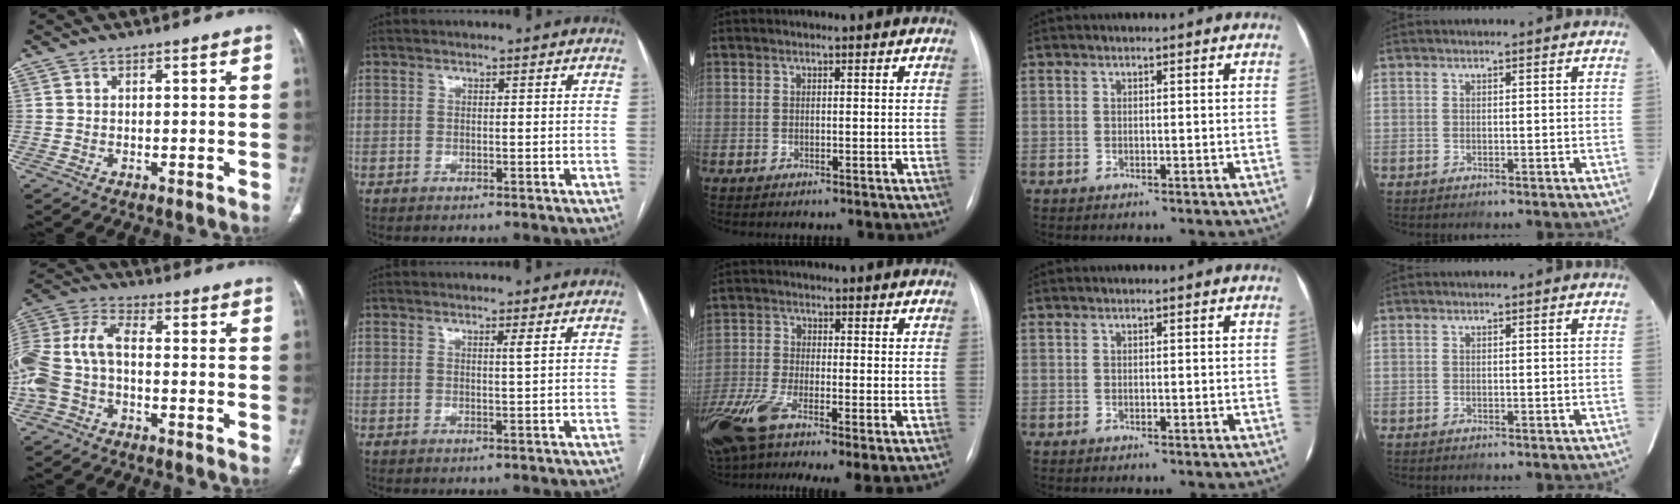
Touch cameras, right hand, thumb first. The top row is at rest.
{"thumb": {"total": 14.0, "force": [-2.3, 8.4, 11.0], "torque": [-0.257, 0.034, -0.045]}, "index": {"total": 0.9, "force": [0.4, -0.3, 0.8], "torque": [-0.019, -0.001, 0.010]}, "middle": {"total": 11.8, "force": [-5.9, 3.1, 9.8], "torque": [-0.208, -0.021, -0.107]}}